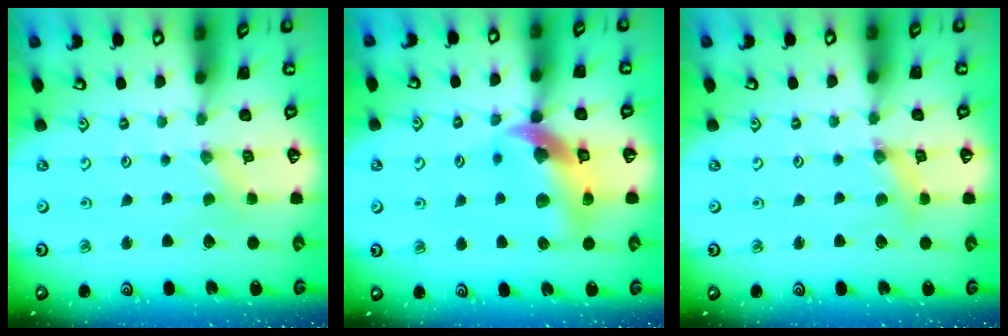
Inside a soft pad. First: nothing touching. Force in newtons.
{"total": 13.7, "press": 13.6, "slide": 2.0}
{"total": 2.1, "press": 2.1, "slide": 0.3}